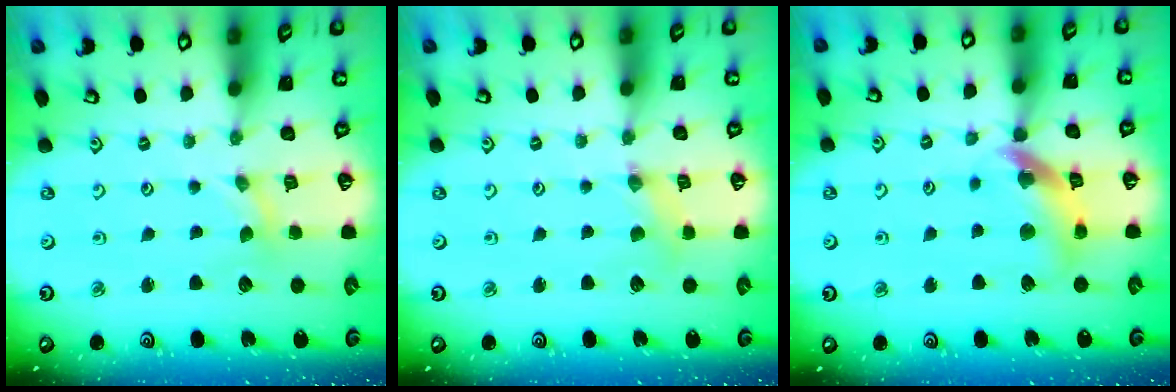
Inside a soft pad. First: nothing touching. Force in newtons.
{"total": 2.4, "press": 2.4, "slide": 0.3}
{"total": 12.3, "press": 12.2, "slide": 1.3}